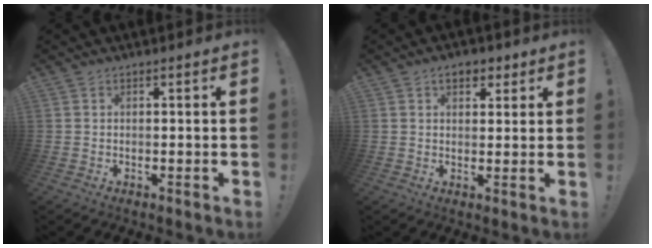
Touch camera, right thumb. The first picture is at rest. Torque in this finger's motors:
{"motor_torque": [0.35, 1.53, 0.36, 0.39, -0.01]}